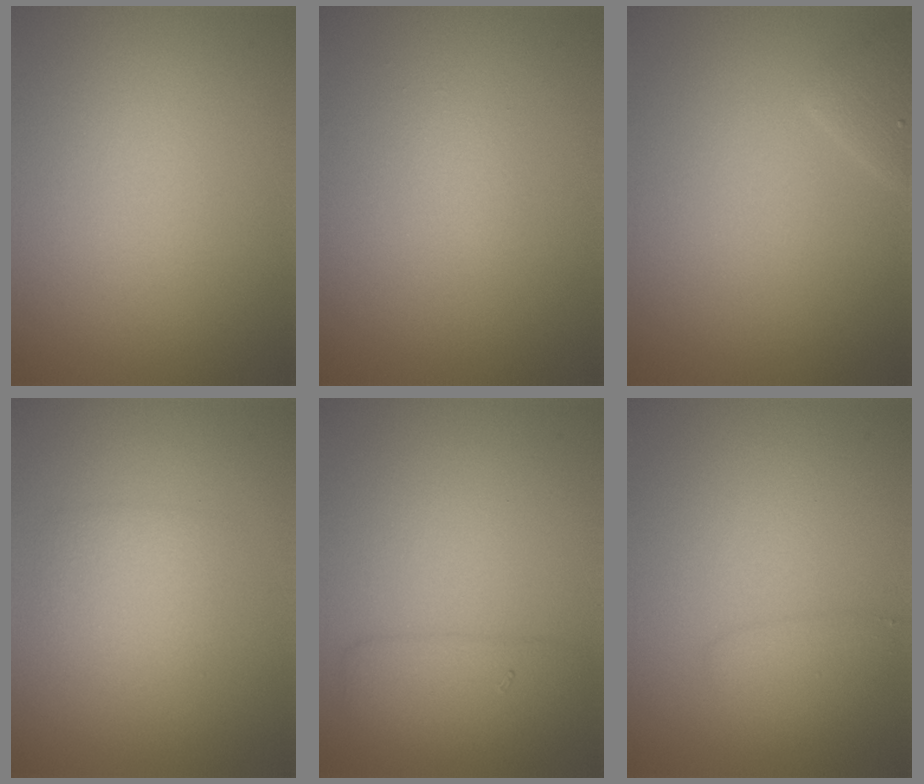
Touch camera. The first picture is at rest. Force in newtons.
{"total": 0.7, "press": 0.7, "slide": 0.1}
{"total": 1.3, "press": 1.3, "slide": 0.2}
{"total": 2.3, "press": 2.3, "slide": 0.1}
{"total": 3.0, "press": 3.0, "slide": 0.2}
{"total": 1.7, "press": 1.7, "slide": 0.1}